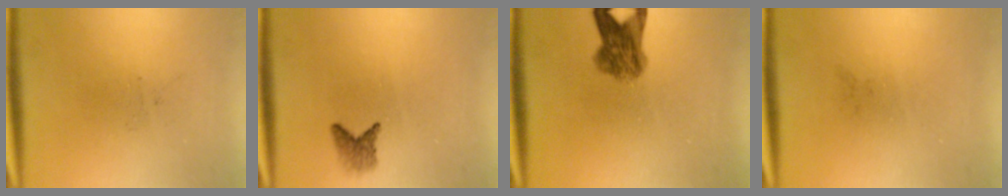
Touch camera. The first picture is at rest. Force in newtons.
{"total": 1.9}
{"total": 5.2}
{"total": 0.0}